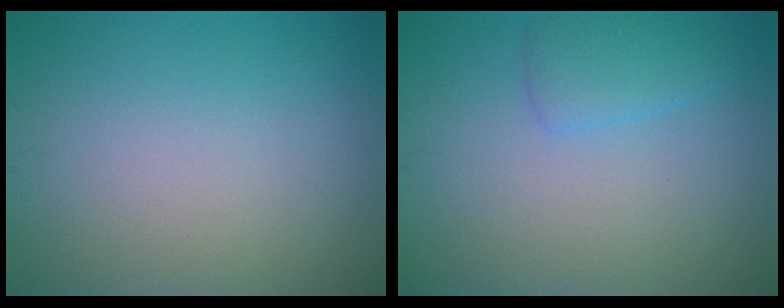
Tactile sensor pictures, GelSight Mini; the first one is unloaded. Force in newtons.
{"total": 1.9, "press": 1.9, "slide": 0.2}